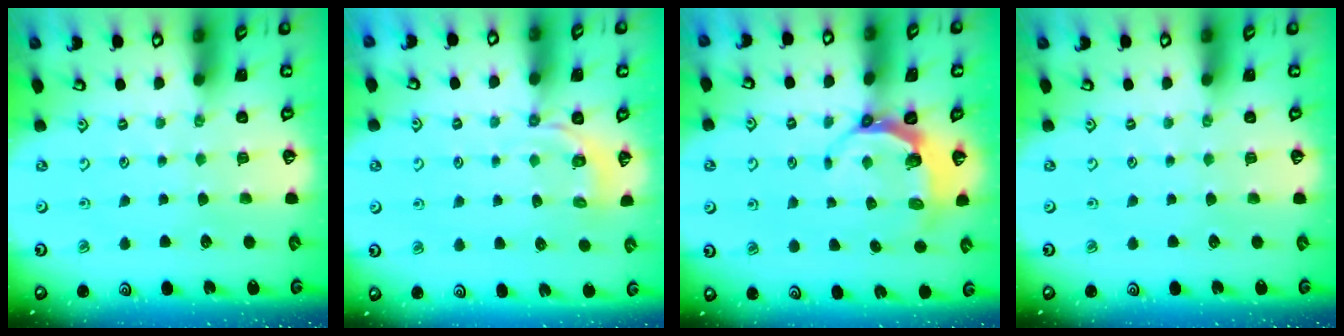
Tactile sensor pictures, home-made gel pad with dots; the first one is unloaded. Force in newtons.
{"total": 3.7, "press": 3.2, "slide": 2.0}
{"total": 5.8, "press": 4.8, "slide": 3.3}
{"total": 0.0}